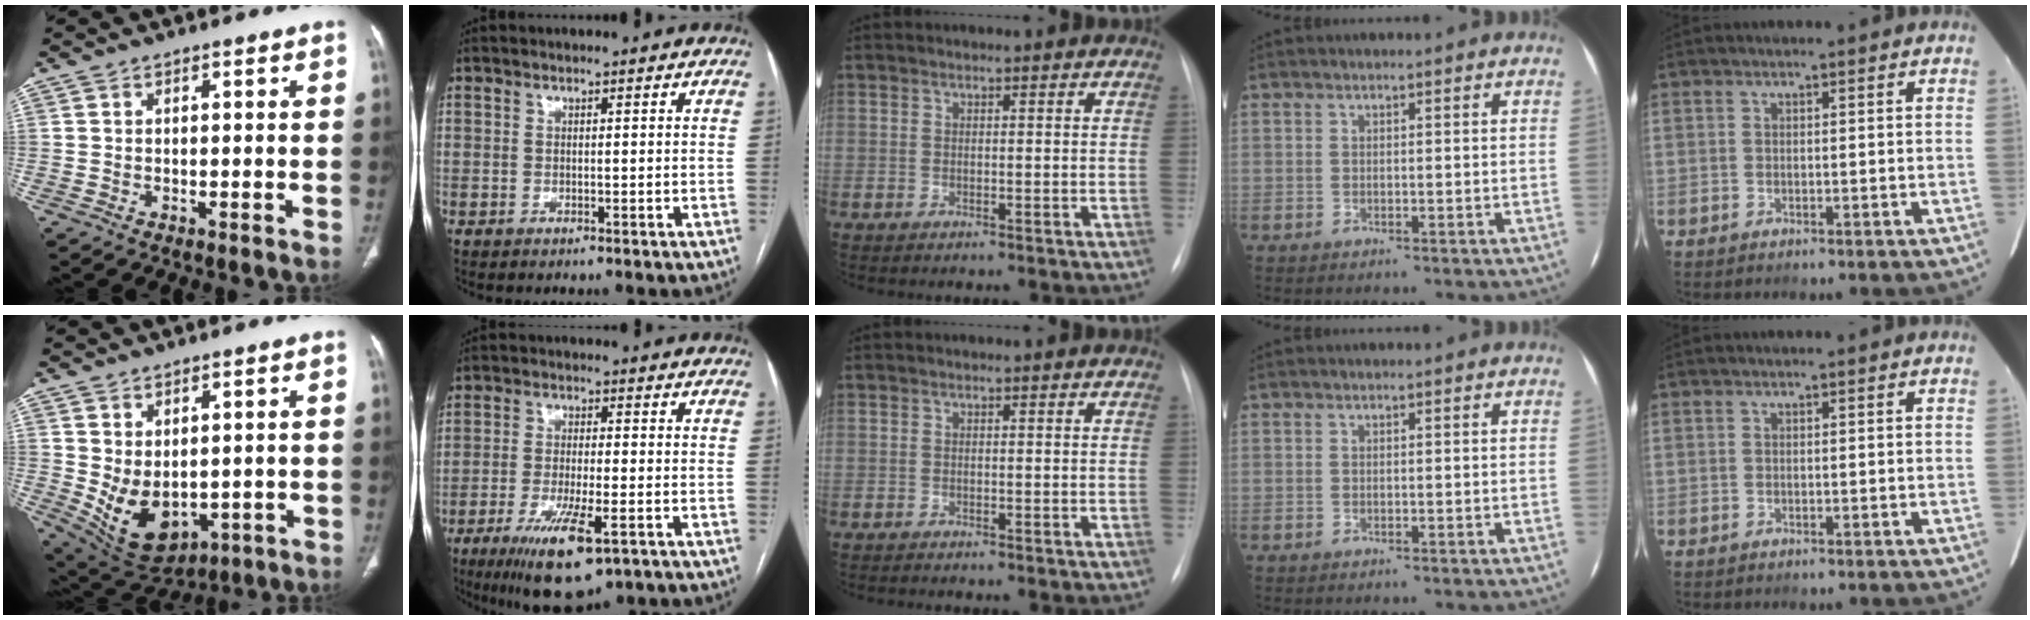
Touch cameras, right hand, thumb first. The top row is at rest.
{"thumb": {"total": 10.7, "force": [-0.7, 7.1, 8.0], "torque": [-0.124, -0.008, 0.026]}, "index": {"total": 11.3, "force": [-6.0, 2.3, 9.3], "torque": [-0.165, -0.026, -0.094]}}